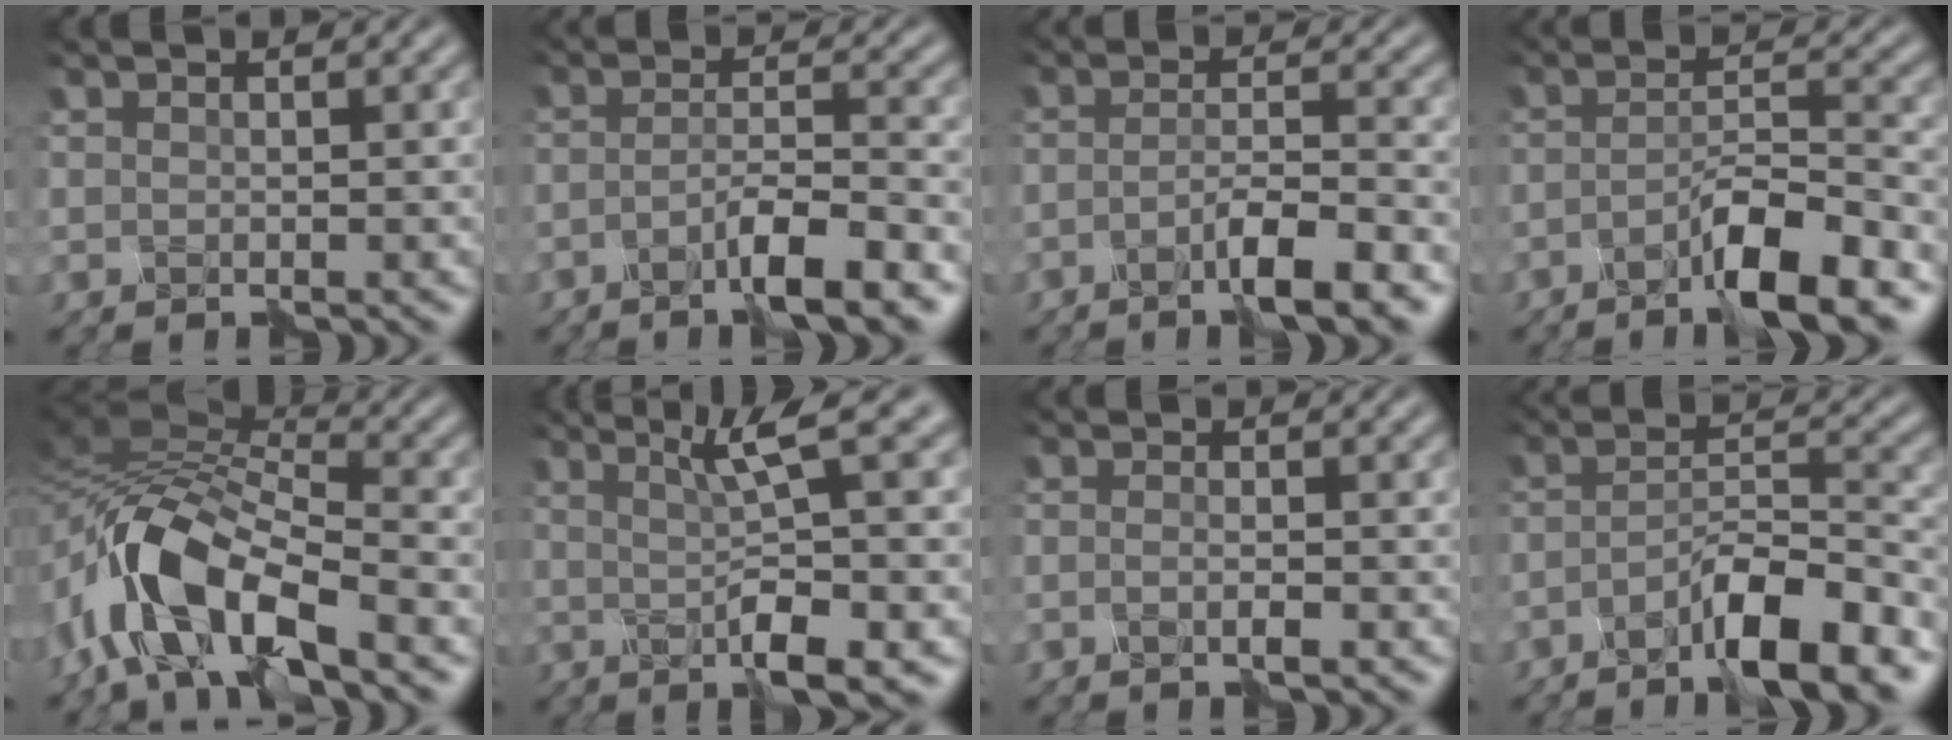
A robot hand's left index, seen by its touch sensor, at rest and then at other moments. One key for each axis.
{"total": 4.7, "fx": -3.2, "fy": 0.2, "fz": 3.4, "tx": -0.057, "ty": 0.003, "tz": -0.063}
{"total": 4.2, "fx": -2.9, "fy": 0.2, "fz": 3.1, "tx": -0.055, "ty": 0.001, "tz": -0.057}
{"total": 5.6, "fx": -3.8, "fy": 0.4, "fz": 4.1, "tx": -0.068, "ty": 0.005, "tz": -0.068}
{"total": 10.2, "fx": -5.3, "fy": 3.8, "fz": 7.8, "tx": -0.152, "ty": 0.018, "tz": -0.113}
{"total": 5.7, "fx": 0.2, "fy": 0.2, "fz": 5.7, "tx": -0.095, "ty": 0.004, "tz": 0.010}
{"total": 1.5, "fx": -1.1, "fy": -0.1, "fz": 1.0, "tx": -0.017, "ty": -0.005, "tz": -0.023}
{"total": 6.3, "fx": -4.5, "fy": 0.8, "fz": 4.4, "tx": -0.076, "ty": 0.006, "tz": -0.079}